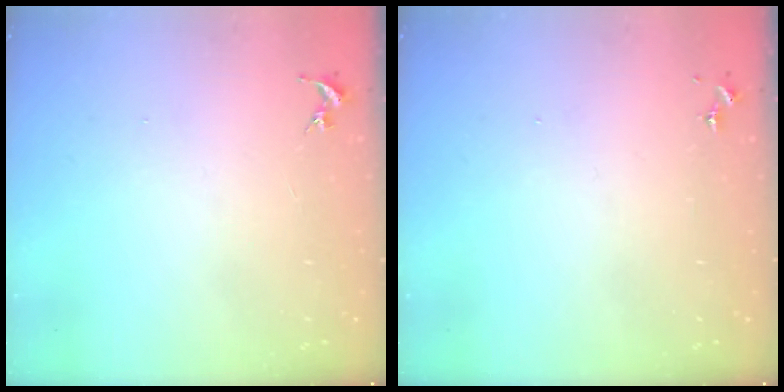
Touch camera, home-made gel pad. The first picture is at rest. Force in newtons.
{"total": 0.0}